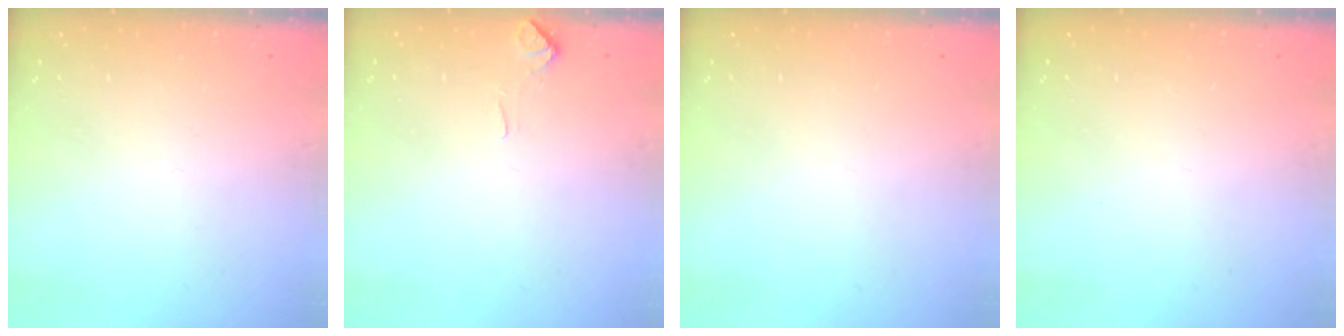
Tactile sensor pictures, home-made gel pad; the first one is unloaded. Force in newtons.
{"total": 3.6, "press": 3.5, "slide": 0.5}
{"total": 0.0}
{"total": 0.0}